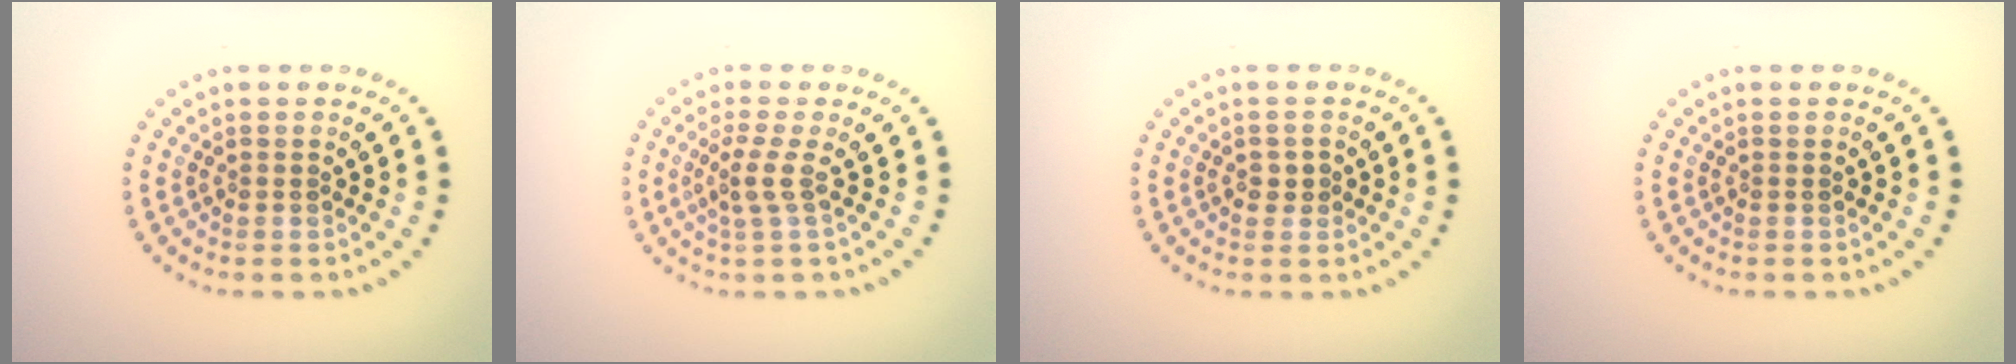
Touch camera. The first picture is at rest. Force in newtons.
{"total": 2.1, "press": 1.4, "slide": 1.5}
{"total": 1.2, "press": 1.1, "slide": 0.4}
{"total": 0.0}